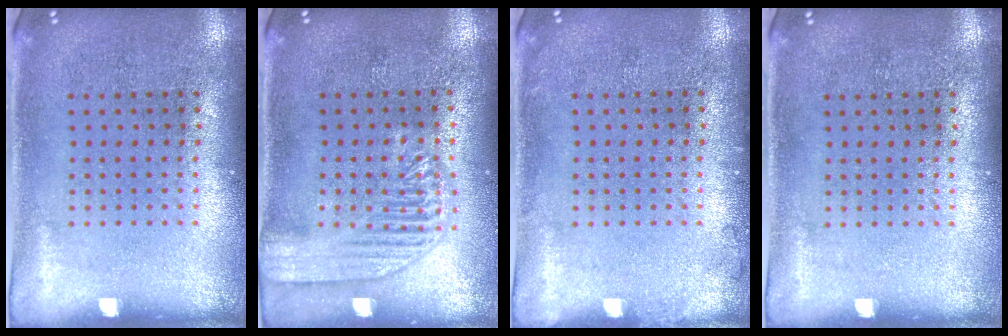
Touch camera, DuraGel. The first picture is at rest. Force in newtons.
{"total": 1.8, "press": 1.8, "slide": 0.4}
{"total": 0.6, "press": 0.6, "slide": 0.2}
{"total": 0.0}